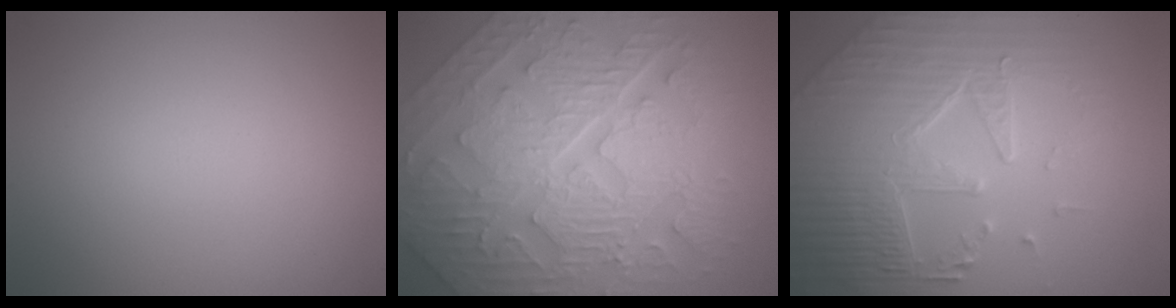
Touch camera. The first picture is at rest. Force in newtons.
{"total": 11.5, "press": 7.8, "slide": 8.5}
{"total": 8.1, "press": 6.0, "slide": 5.5}